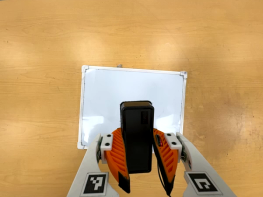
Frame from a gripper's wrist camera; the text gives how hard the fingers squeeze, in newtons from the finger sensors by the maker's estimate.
{"total": 5.6, "left": 4.8, "right": 6.4}